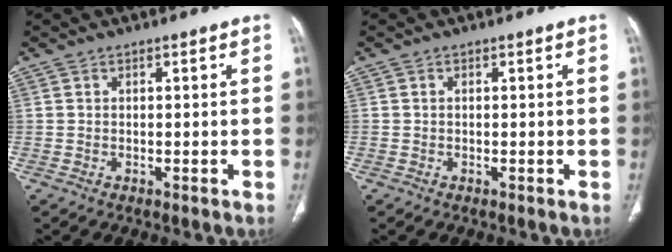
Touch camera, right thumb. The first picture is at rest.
{"total": 0.0}